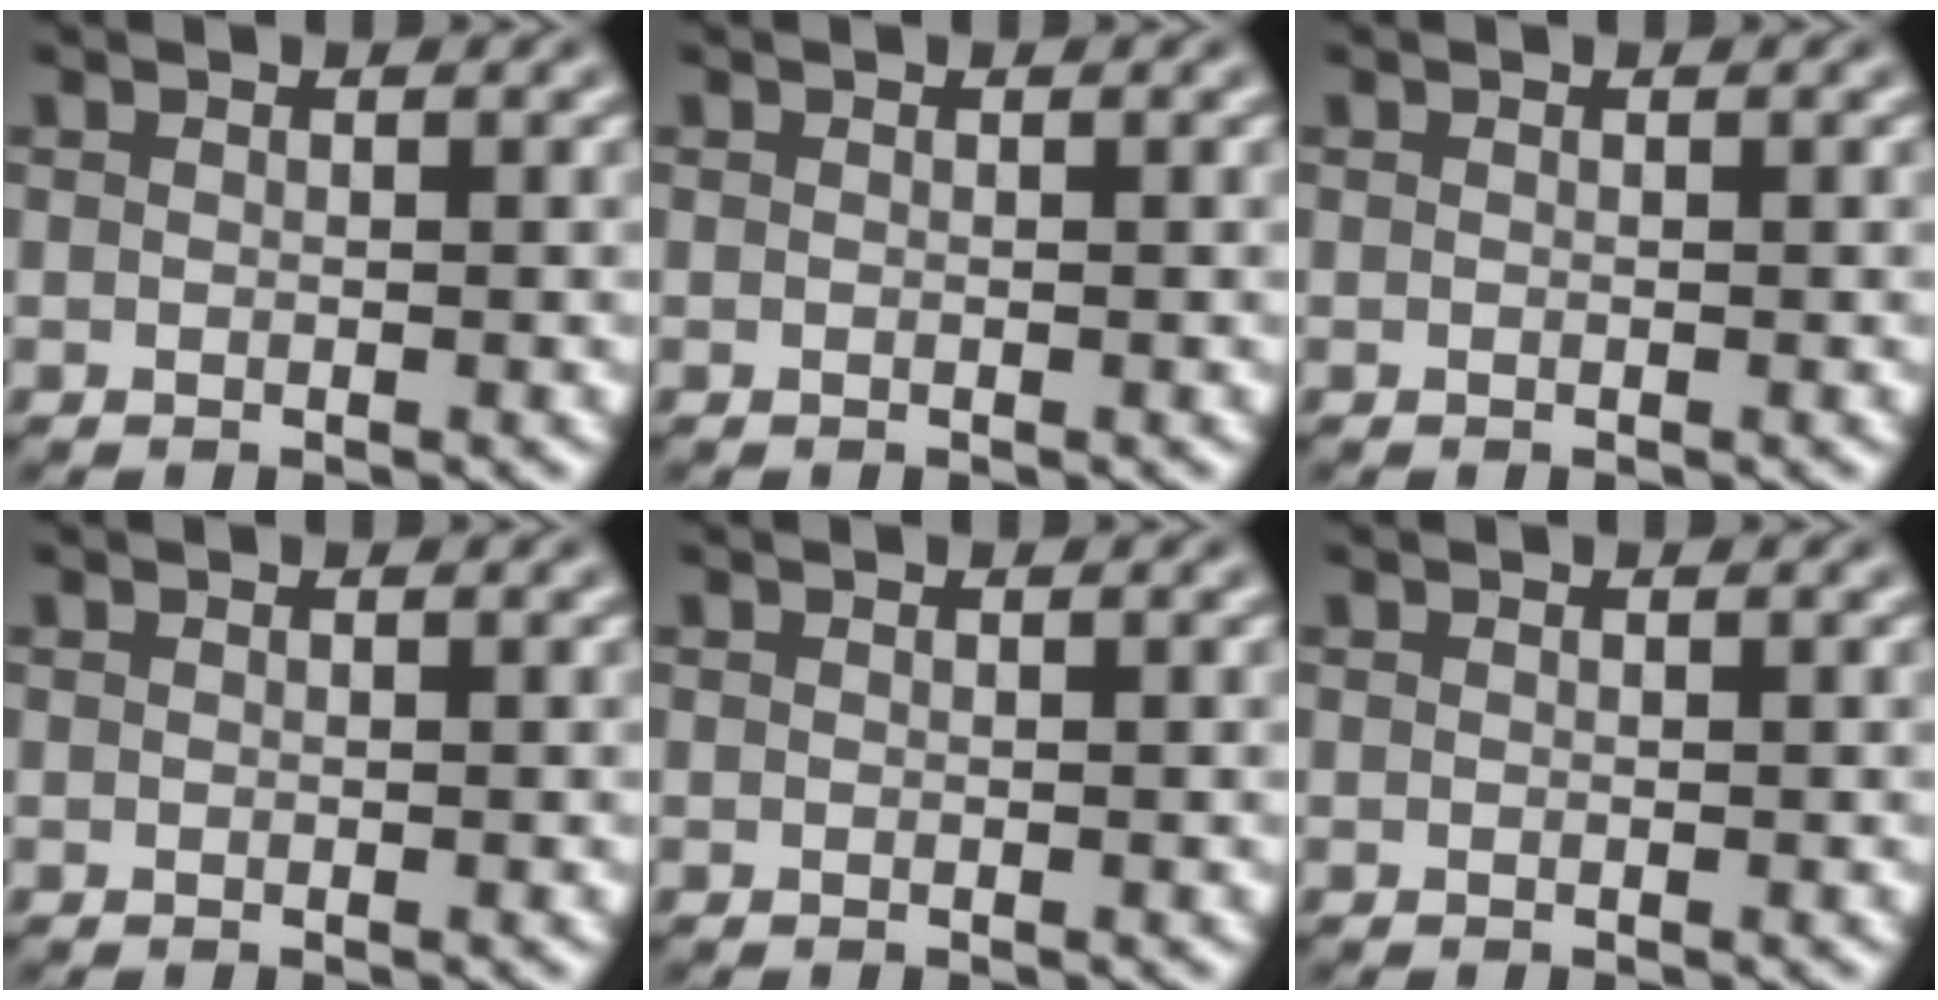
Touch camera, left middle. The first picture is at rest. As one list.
[{"total": 0.0}, {"total": 0.0}, {"total": 0.0}, {"total": 0.0}, {"total": 0.0}]